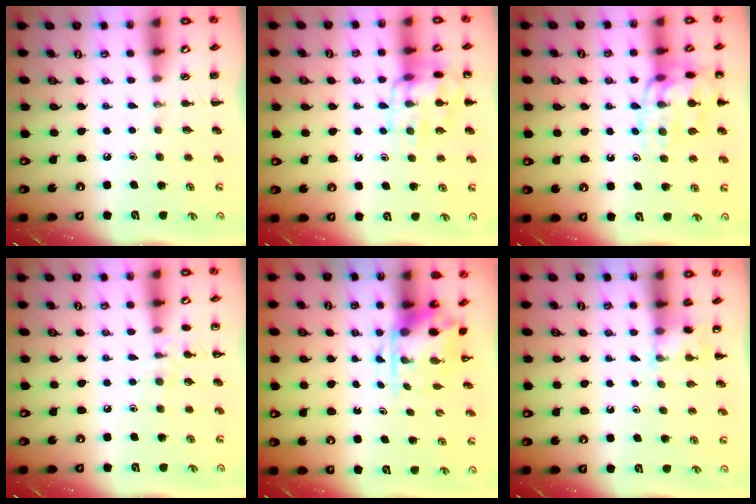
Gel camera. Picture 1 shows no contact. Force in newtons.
{"total": 13.3, "press": 13.3, "slide": 1.3}
{"total": 15.1, "press": 15.0, "slide": 1.4}
{"total": 7.1, "press": 6.9, "slide": 1.6}
{"total": 3.9, "press": 3.8, "slide": 0.9}
{"total": 4.6, "press": 4.4, "slide": 1.4}